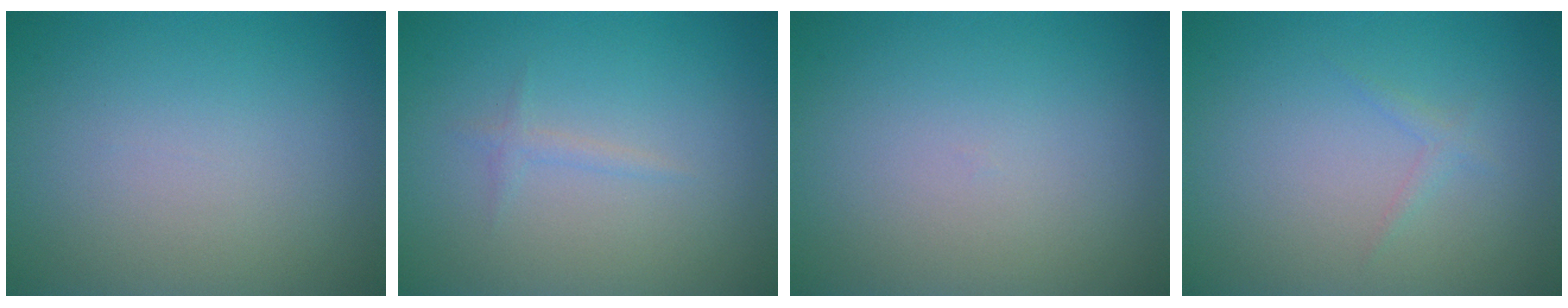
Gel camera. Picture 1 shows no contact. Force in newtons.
{"total": 0.8, "press": 0.8, "slide": 0.0}
{"total": 0.0}
{"total": 0.7, "press": 0.7, "slide": 0.0}